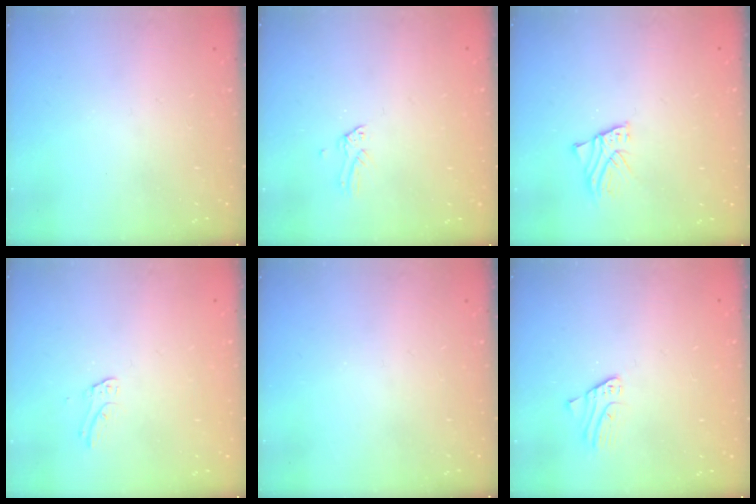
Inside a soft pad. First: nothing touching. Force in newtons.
{"total": 0.0}
{"total": 2.0, "press": 2.0, "slide": 0.2}
{"total": 3.3, "press": 3.3, "slide": 0.3}
{"total": 0.0}
{"total": 2.4, "press": 2.4, "slide": 0.2}